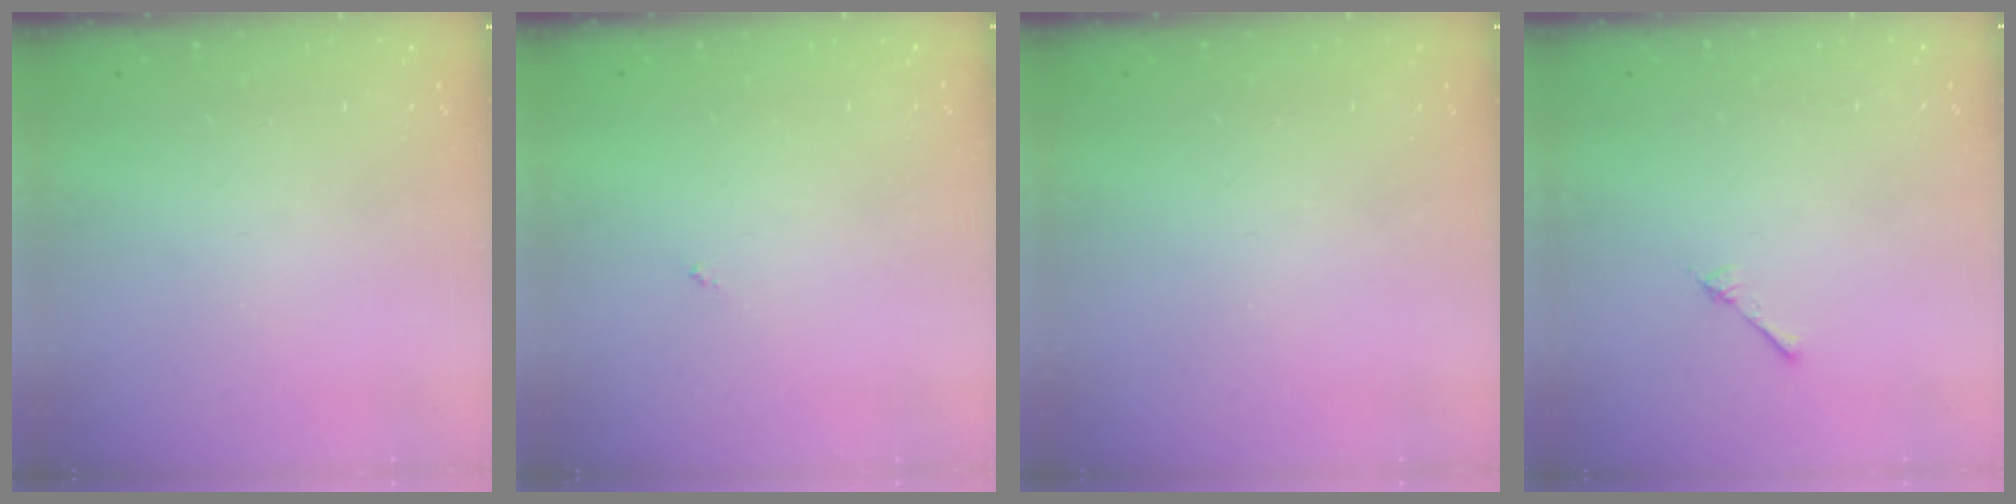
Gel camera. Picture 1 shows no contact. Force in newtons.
{"total": 0.0}
{"total": 0.0}
{"total": 2.4, "press": 2.4, "slide": 0.3}